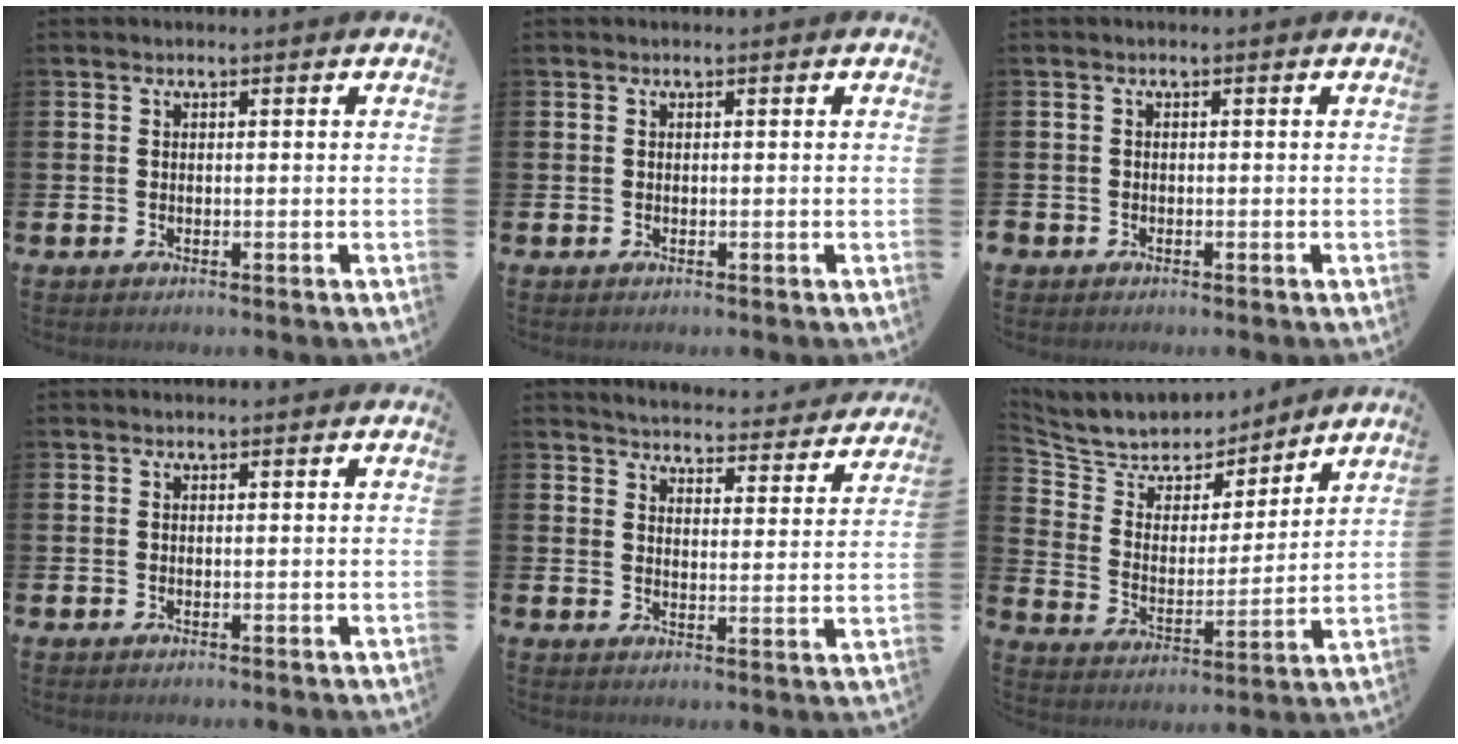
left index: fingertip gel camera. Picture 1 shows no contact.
{"total": 0.0}
{"total": 1.0, "force": [-0.7, 0.6, 0.0], "torque": [-0.009, 0.006, -0.016]}
{"total": 0.0}
{"total": 4.5, "force": [4.5, 0.5, 0.4], "torque": [-0.023, -0.040, 0.075]}
{"total": 7.5, "force": [7.0, 2.8, 0.4], "torque": [-0.058, -0.051, 0.125]}